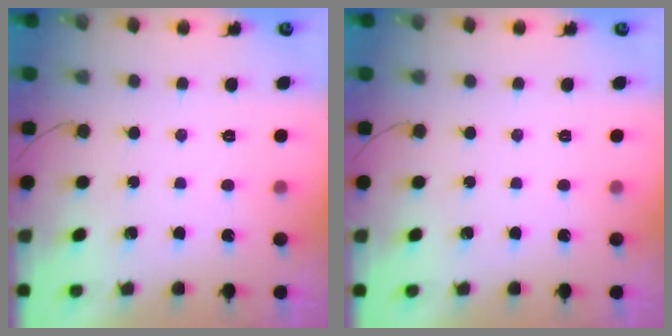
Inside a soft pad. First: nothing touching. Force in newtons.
{"total": 0.0}